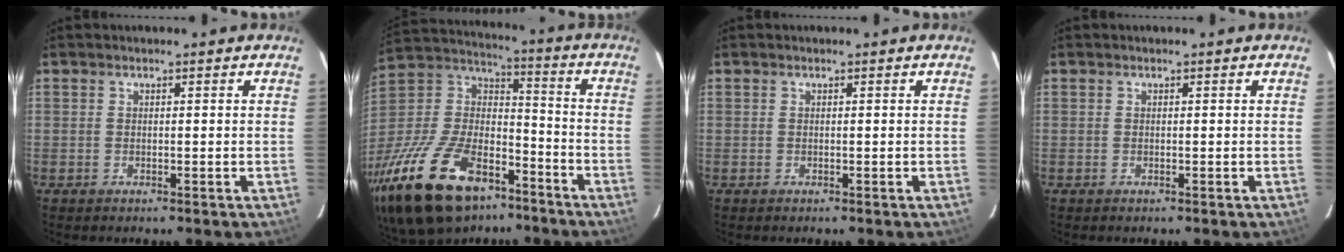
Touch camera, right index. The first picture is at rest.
{"total": 33.2, "force": [-20.7, 16.8, 19.9], "torque": [-0.432, -0.015, -0.334]}
{"total": 0.0}
{"total": 0.0}